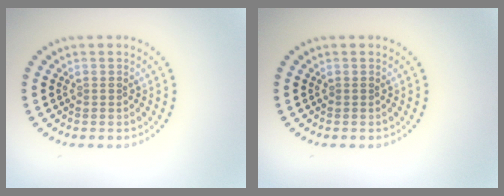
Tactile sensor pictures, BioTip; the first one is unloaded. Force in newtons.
{"total": 0.0}